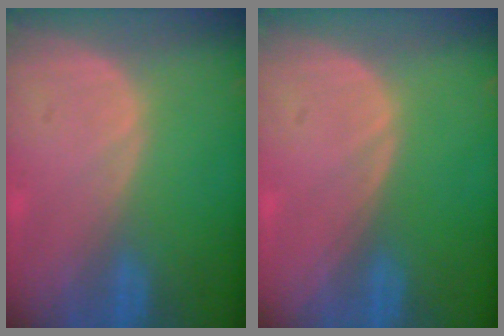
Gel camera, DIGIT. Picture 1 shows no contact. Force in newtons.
{"total": 0.0}